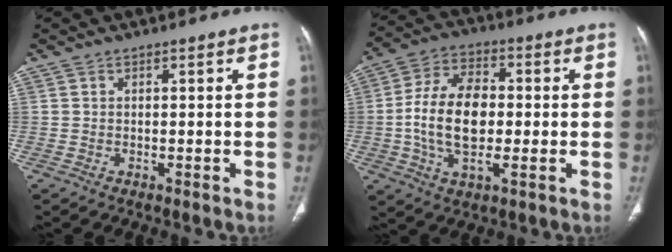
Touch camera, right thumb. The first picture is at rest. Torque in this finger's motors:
{"motor_torque": [-0.18, 1.12, 1.75, -0.26, 0.50]}